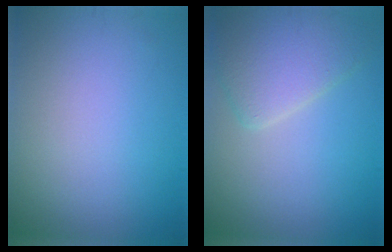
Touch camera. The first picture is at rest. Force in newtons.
{"total": 4.4, "press": 4.4, "slide": 0.3}